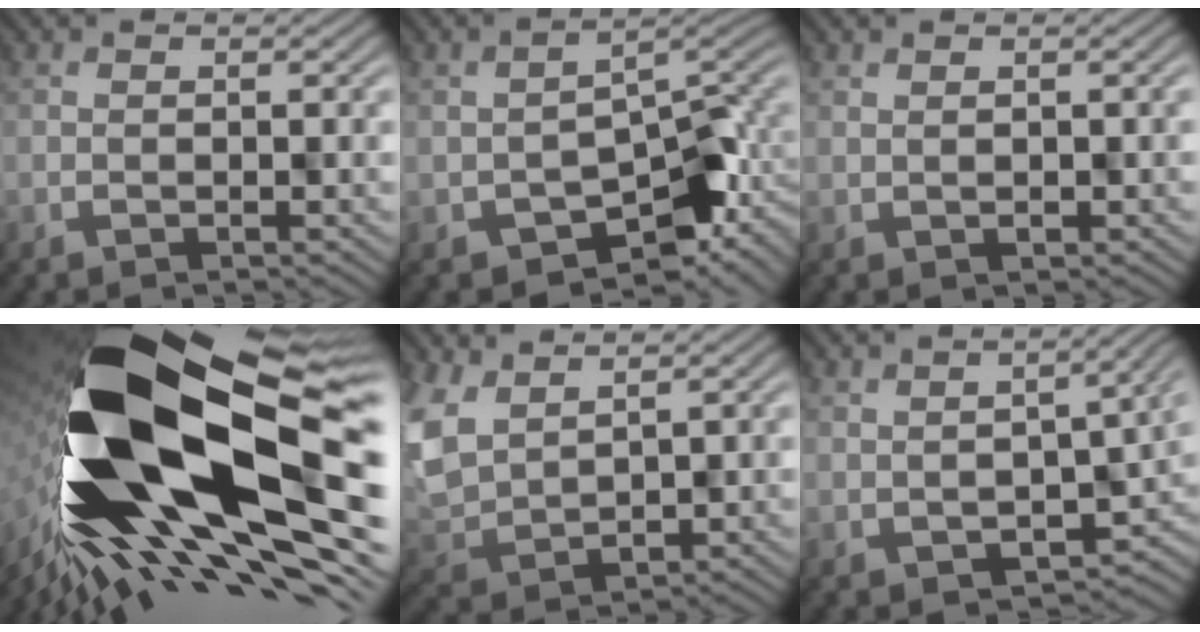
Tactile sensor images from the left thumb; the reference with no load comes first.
{"total": 6.0, "force": [-2.0, 3.4, 4.4], "torque": [-0.045, -0.017, -0.035]}
{"total": 0.9, "force": [0.7, 0.3, 0.5], "torque": [-0.008, 0.000, 0.012]}
{"total": 21.1, "force": [-0.5, 11.1, 18.0], "torque": [-0.372, -0.061, -0.014]}
{"total": 8.6, "force": [4.3, 5.7, 4.9], "torque": [-0.133, -0.025, 0.097]}
{"total": 4.0, "force": [-0.1, 1.7, 3.6], "torque": [-0.054, -0.018, 0.008]}